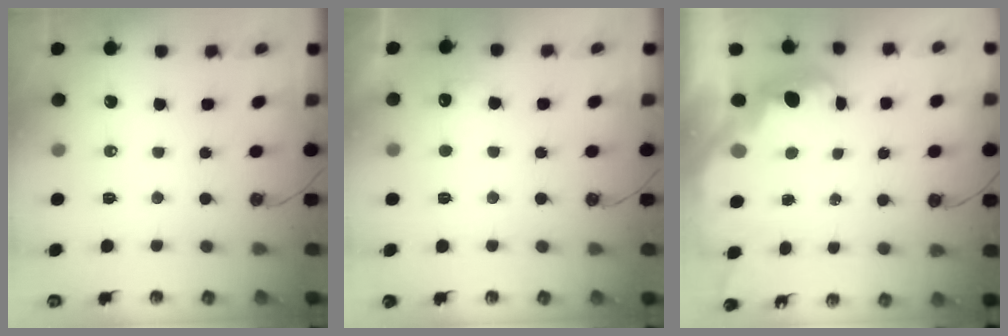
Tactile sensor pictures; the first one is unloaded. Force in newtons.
{"total": 5.0, "press": 4.9, "slide": 1.2}
{"total": 4.2, "press": 4.2, "slide": 0.5}